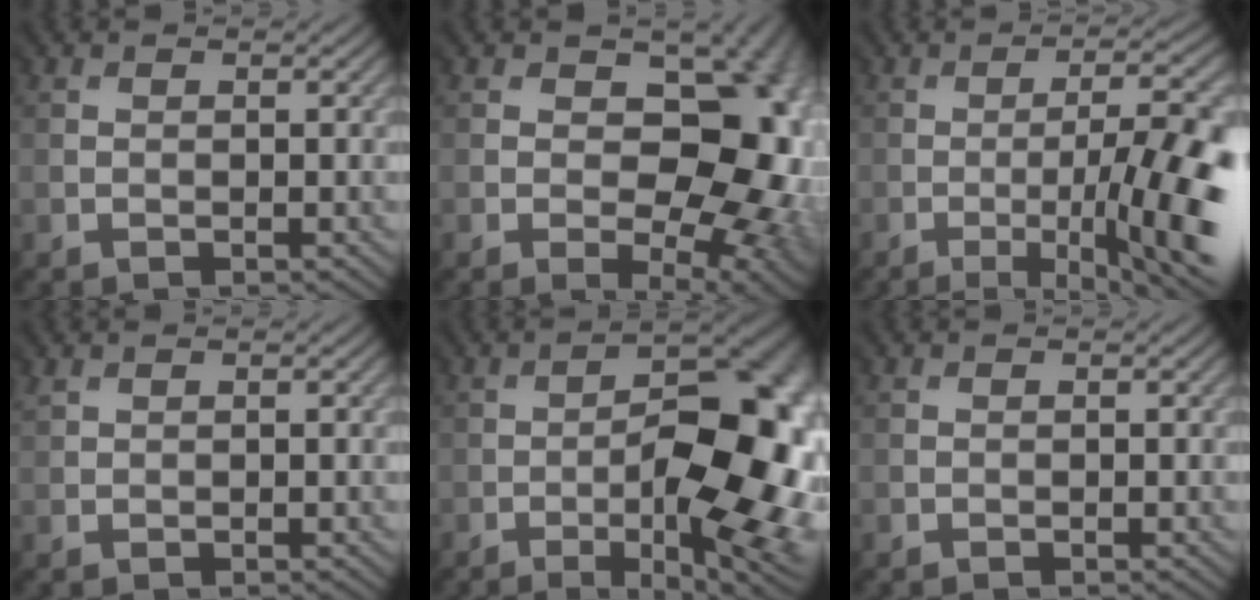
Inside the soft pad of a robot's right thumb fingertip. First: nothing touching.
{"total": 17.3, "force": [-1.2, 11.1, 13.2], "torque": [-0.117, -0.021, 0.016]}
{"total": 13.1, "force": [-4.4, 3.5, 11.9], "torque": [-0.139, -0.002, -0.056]}
{"total": 1.1, "force": [0.9, 0.5, 0.4], "torque": [-0.010, 0.003, 0.015]}
{"total": 17.4, "force": [-4.6, 6.9, 15.2], "torque": [-0.173, 0.002, -0.063]}
{"total": 0.0}